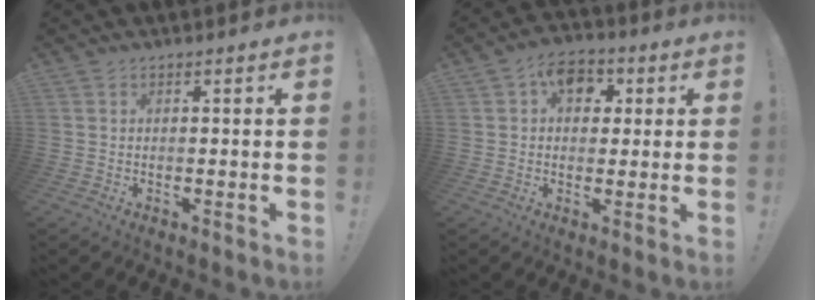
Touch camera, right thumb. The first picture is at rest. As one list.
[{"total": 9.1, "force": [2.9, 6.8, 5.3], "torque": [-0.070, 0.001, 0.053]}]